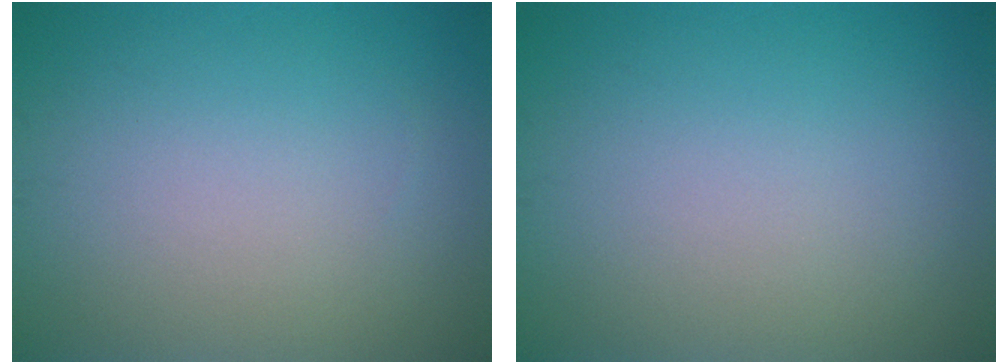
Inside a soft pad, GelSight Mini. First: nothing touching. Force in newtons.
{"total": 0.0}